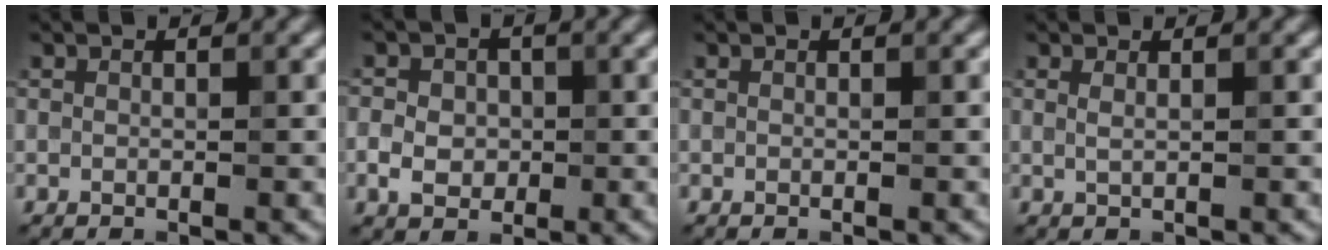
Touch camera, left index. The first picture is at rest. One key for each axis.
{"total": 3.1, "fx": -0.5, "fy": 2.6, "fz": 1.7, "tx": -0.028, "ty": -0.001, "tz": -0.012}
{"total": 0.0}
{"total": 0.9, "fx": 0.4, "fy": 0.4, "fz": 0.7, "tx": -0.010, "ty": -0.002, "tz": 0.005}